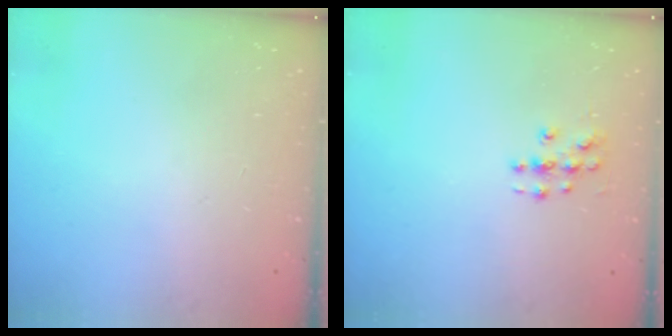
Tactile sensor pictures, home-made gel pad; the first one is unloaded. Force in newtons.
{"total": 3.6, "press": 3.6, "slide": 0.3}